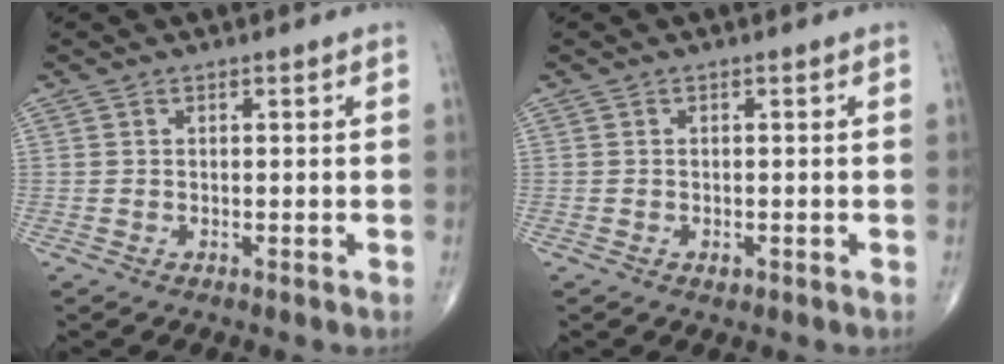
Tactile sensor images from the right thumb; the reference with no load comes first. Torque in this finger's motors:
{"motor_torque": [2.08, 1.30, -0.06, -0.19, 0.02]}